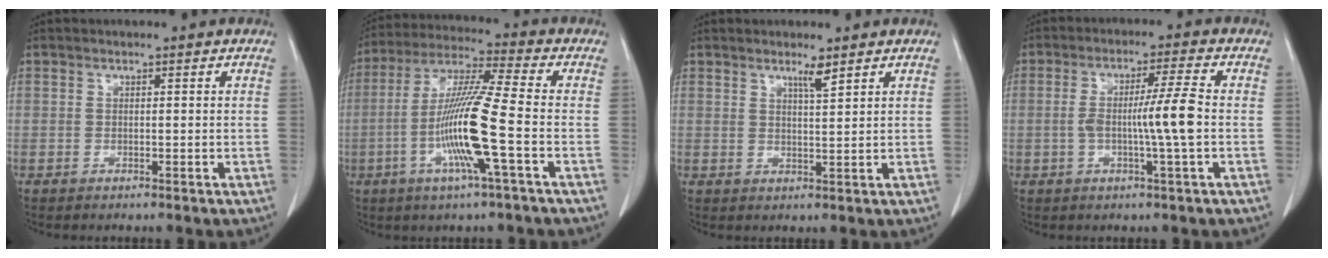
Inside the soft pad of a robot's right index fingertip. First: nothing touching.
{"total": 13.4, "force": [-3.5, -0.5, 13.0], "torque": [-0.260, -0.008, -0.075]}
{"total": 2.4, "force": [1.7, -0.2, 1.6], "torque": [-0.031, -0.005, 0.033]}
{"total": 7.4, "force": [-0.9, -0.8, 7.3], "torque": [-0.129, 0.002, -0.016]}